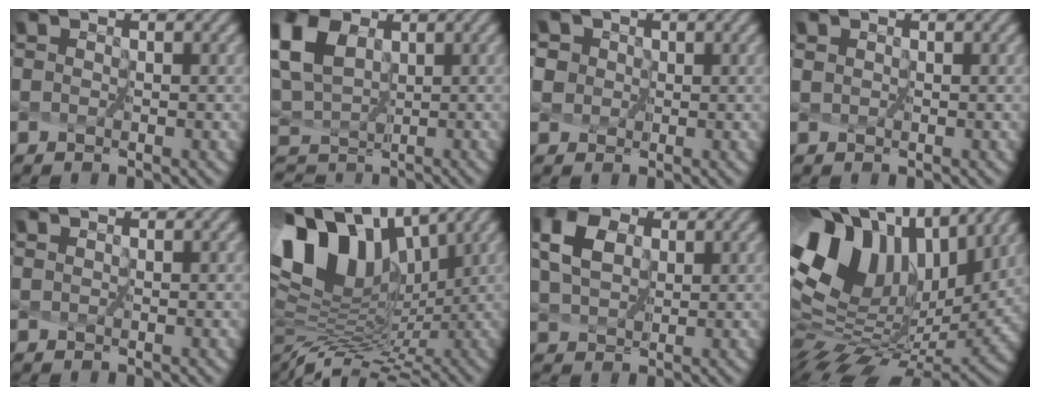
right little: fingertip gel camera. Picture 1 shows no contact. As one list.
[{"total": 5.4, "force": [1.8, 4.0, 3.2], "torque": [-0.090, 0.010, 0.045]}, {"total": 6.8, "force": [3.4, 5.1, 2.9], "torque": [-0.061, 0.023, 0.041]}, {"total": 1.1, "force": [0.7, 0.7, 0.5], "torque": [-0.015, 0.007, 0.009]}, {"total": 0.7, "force": [0.5, 0.3, 0.3], "torque": [-0.012, 0.003, 0.009]}, {"total": 11.8, "force": [3.5, 6.5, 9.2], "torque": [-0.164, 0.019, 0.074]}, {"total": 2.8, "force": [1.1, 1.9, 1.8], "torque": [-0.054, 0.002, 0.035]}, {"total": 13.2, "force": [3.6, 8.2, 9.7], "torque": [-0.191, 0.011, 0.088]}]